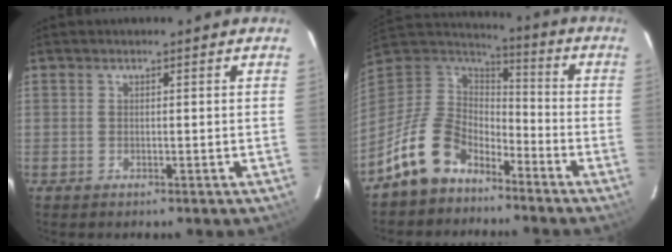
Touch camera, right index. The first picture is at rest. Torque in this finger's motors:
{"motor_torque": [0.57, -0.49, -0.11, -0.21]}